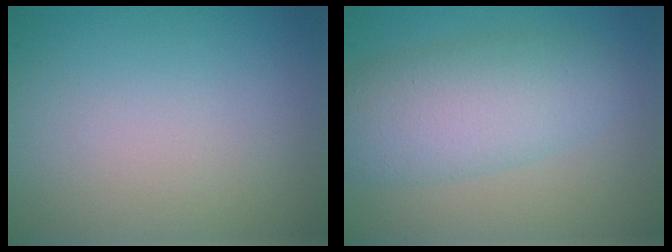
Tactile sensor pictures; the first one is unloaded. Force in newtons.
{"total": 6.2, "press": 6.2, "slide": 0.2}